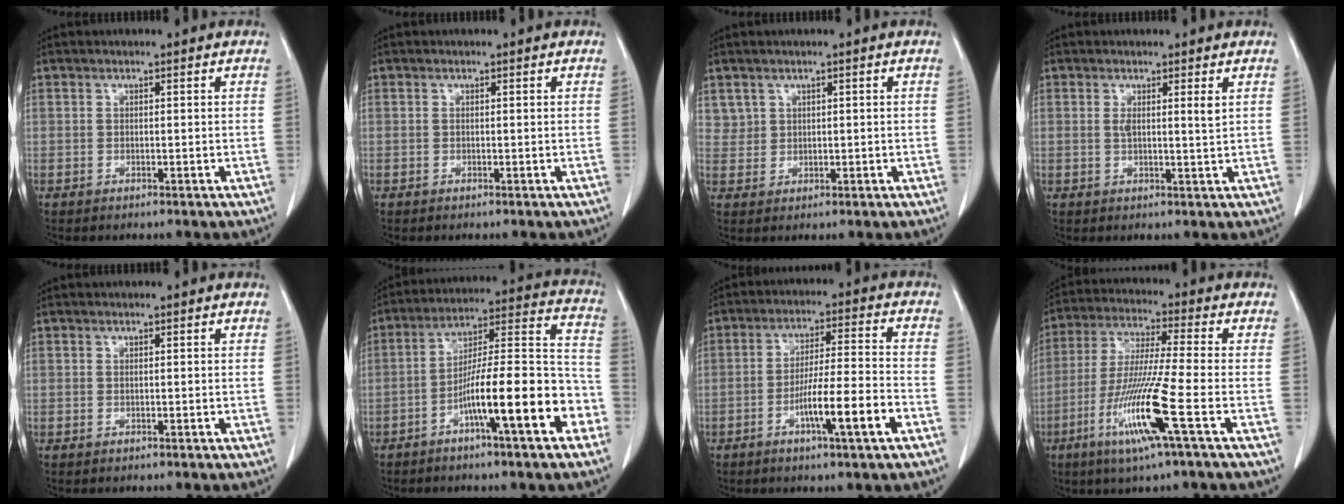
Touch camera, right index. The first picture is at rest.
{"total": 0.0}
{"total": 2.3, "force": [1.3, 1.9, -0.1], "torque": [0.018, 0.006, 0.019]}
{"total": 2.3, "force": [1.0, -0.1, 2.1], "torque": [-0.040, -0.003, 0.019]}
{"total": 0.0}
{"total": 15.8, "force": [-6.7, 1.8, 14.2], "torque": [-0.217, 0.020, -0.107]}
{"total": 9.8, "force": [-4.3, 0.0, 8.8], "torque": [-0.151, 0.000, -0.073]}
{"total": 13.0, "force": [-5.2, -1.2, 11.9], "torque": [-0.238, -0.025, -0.102]}